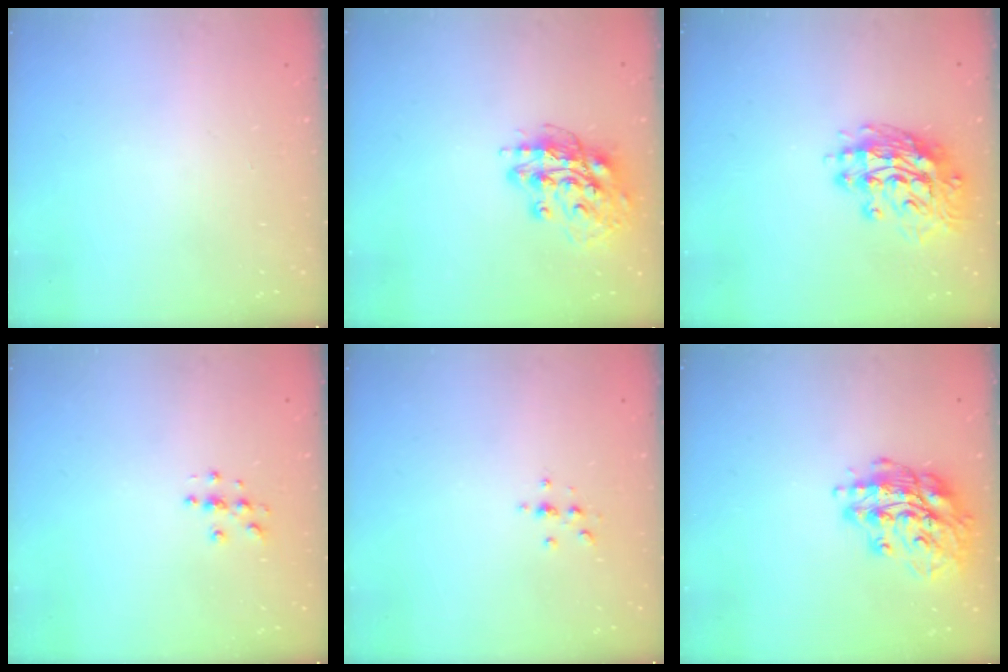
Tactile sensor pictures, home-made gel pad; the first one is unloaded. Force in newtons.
{"total": 14.9, "press": 14.8, "slide": 1.5}
{"total": 13.6, "press": 13.6, "slide": 1.5}
{"total": 4.3, "press": 4.3, "slide": 0.5}
{"total": 2.2, "press": 2.1, "slide": 0.2}
{"total": 16.8, "press": 16.8, "slide": 1.4}